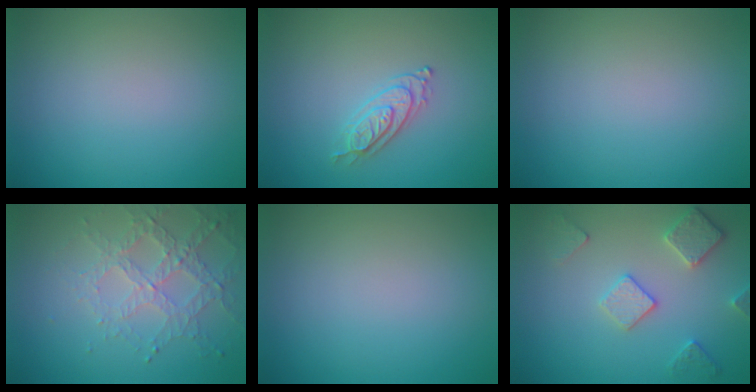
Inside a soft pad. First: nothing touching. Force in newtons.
{"total": 2.2, "press": 2.1, "slide": 0.6}
{"total": 0.0}
{"total": 3.1, "press": 2.9, "slide": 1.1}
{"total": 0.0}
{"total": 3.3, "press": 3.1, "slide": 1.3}